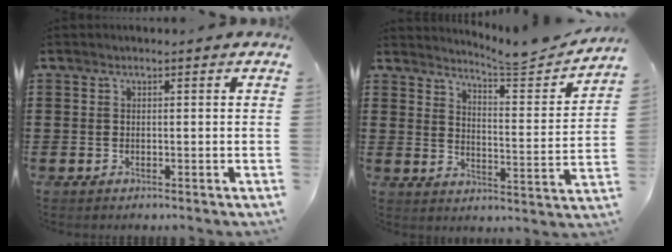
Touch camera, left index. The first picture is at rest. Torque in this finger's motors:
{"motor_torque": [-0.55, -0.18, -0.17, -0.16]}